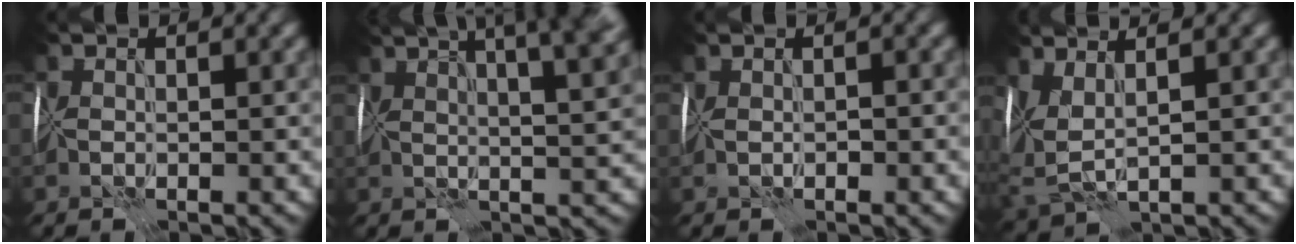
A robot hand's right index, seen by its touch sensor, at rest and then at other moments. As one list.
[{"total": 14.4, "force": [8.0, 5.6, 10.6], "torque": [-0.102, 0.065, 0.078]}, {"total": 1.6, "force": [0.0, 0.7, 1.5], "torque": [-0.023, 0.000, 0.006]}, {"total": 4.6, "force": [1.7, 2.0, 3.8], "torque": [-0.089, 0.000, 0.042]}]